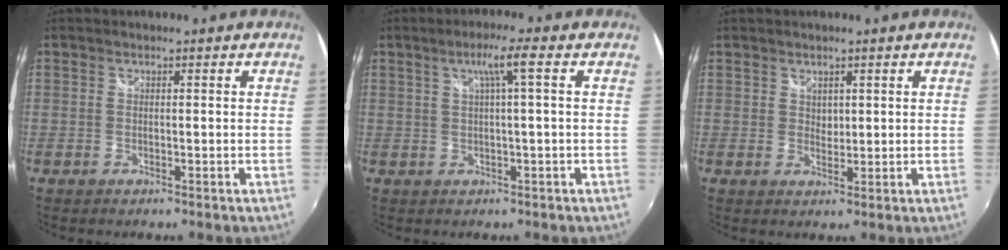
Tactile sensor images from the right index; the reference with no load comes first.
{"total": 4.2, "force": [1.2, -0.5, 4.0], "torque": [-0.072, 0.006, 0.022]}
{"total": 1.7, "force": [1.1, 1.2, 0.4], "torque": [-0.003, 0.002, 0.018]}